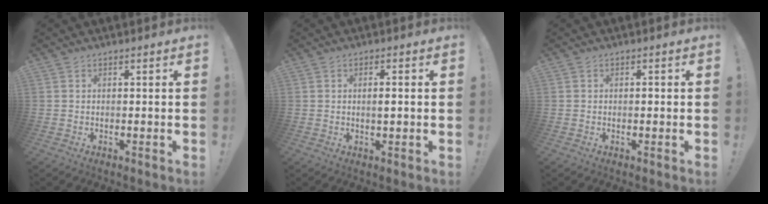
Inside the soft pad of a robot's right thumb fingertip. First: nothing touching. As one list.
[{"total": 2.1, "force": [-0.1, 0.6, 2.0], "torque": [-0.029, -0.001, -0.006]}, {"total": 0.9, "force": [-0.5, 0.7, 0.3], "torque": [-0.004, 0.002, -0.010]}]